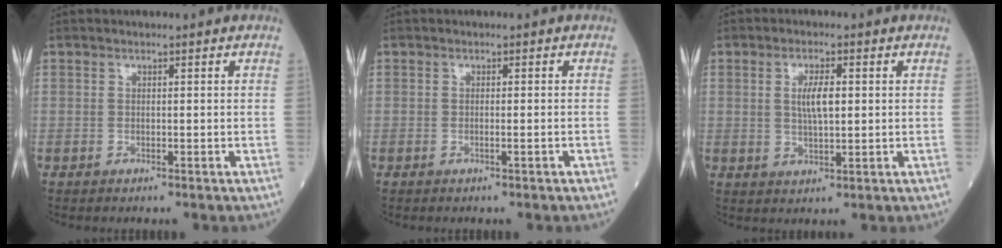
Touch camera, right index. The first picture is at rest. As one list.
[{"total": 0.7, "force": [-0.4, -0.2, 0.6], "torque": [-0.019, -0.003, -0.004]}, {"total": 4.5, "force": [0.8, 1.1, 4.2], "torque": [-0.083, 0.002, 0.015]}]